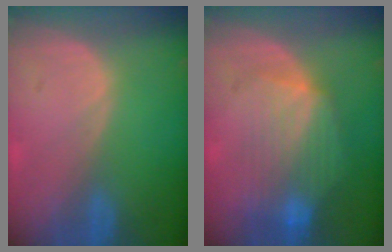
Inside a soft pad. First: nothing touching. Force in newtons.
{"total": 8.8, "press": 8.1, "slide": 3.6}